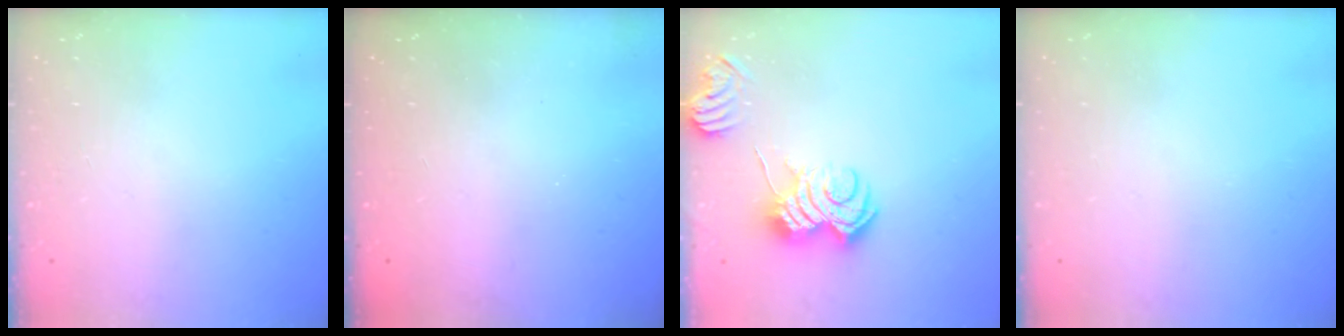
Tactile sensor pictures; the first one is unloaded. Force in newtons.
{"total": 2.5, "press": 2.4, "slide": 0.8}
{"total": 6.8, "press": 6.8, "slide": 0.3}
{"total": 0.0}